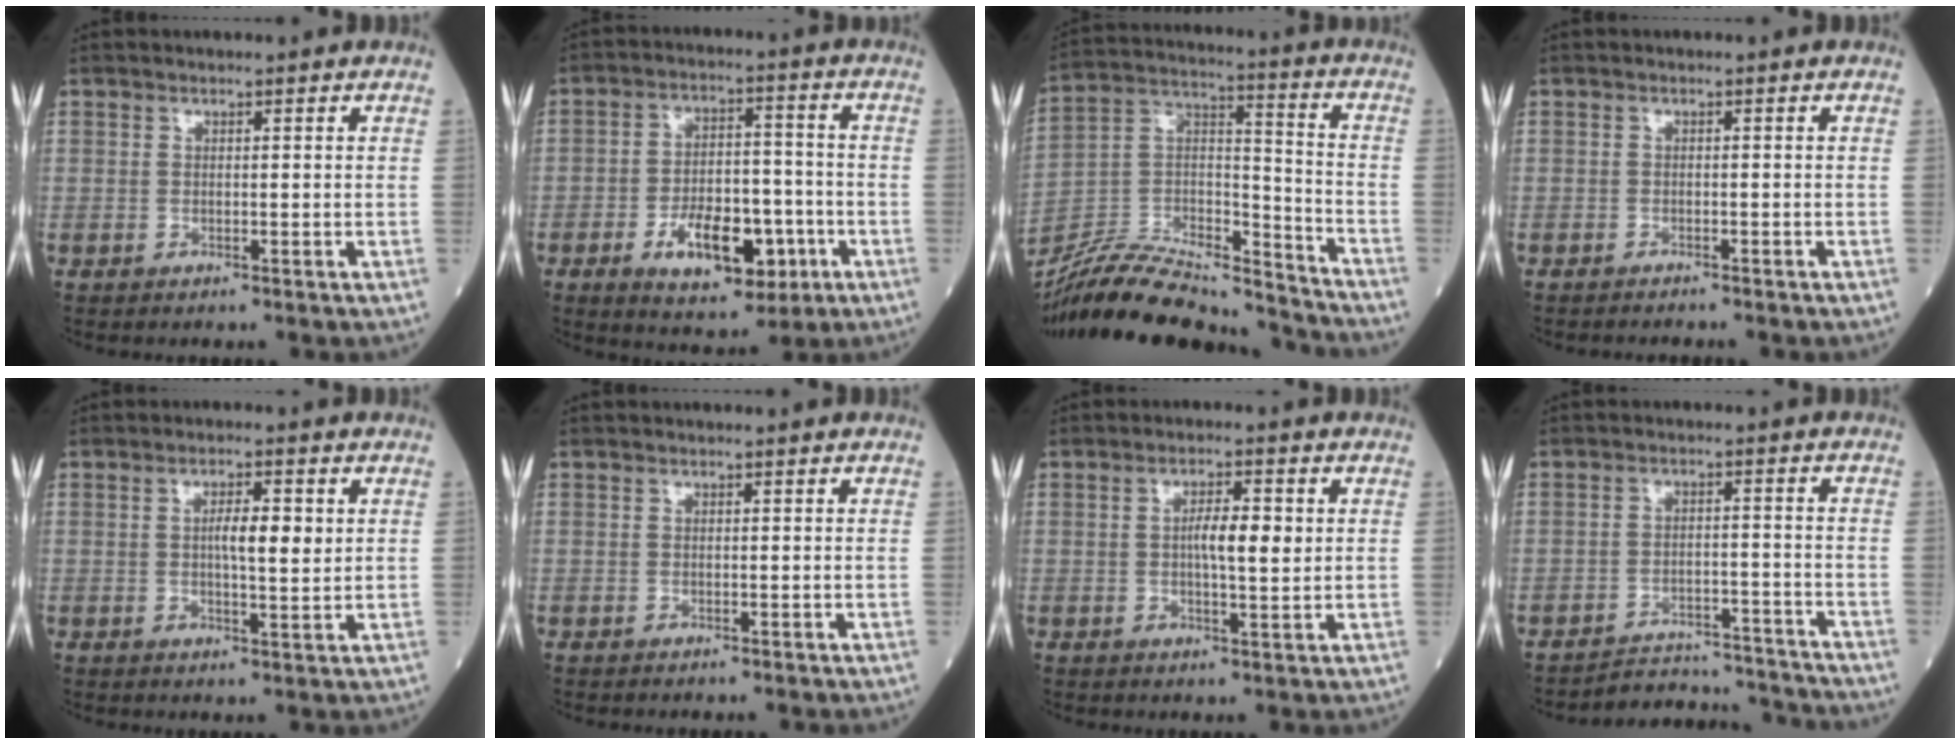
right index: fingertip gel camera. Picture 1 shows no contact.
{"total": 11.4, "force": [-4.6, 5.5, 8.9], "torque": [-0.151, 0.006, -0.066]}
{"total": 23.9, "force": [-22.2, 3.4, 8.3], "torque": [-0.174, 0.012, -0.376]}
{"total": 2.0, "force": [-1.9, 0.2, 0.5], "torque": [-0.010, -0.002, -0.023]}
{"total": 4.7, "force": [0.8, 0.9, 4.5], "torque": [-0.074, 0.002, 0.011]}
{"total": 0.0}
{"total": 4.9, "force": [0.6, 1.0, 4.8], "torque": [-0.080, 0.006, 0.008]}
{"total": 9.5, "force": [-9.4, 0.8, -0.7], "torque": [0.010, 0.020, -0.135]}